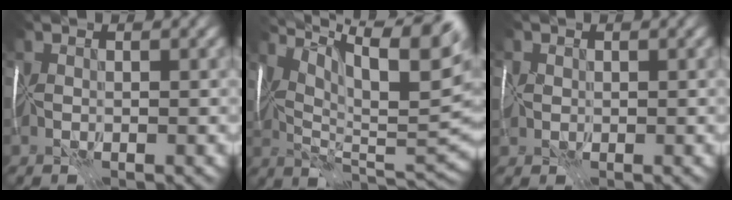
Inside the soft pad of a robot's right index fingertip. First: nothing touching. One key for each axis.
{"total": 14.5, "fx": 8.3, "fy": 3.9, "fz": 11.2, "tx": -0.189, "ty": 0.012, "tz": 0.130}
{"total": 1.9, "fx": 0.2, "fy": 1.8, "fz": 0.5, "tx": -0.009, "ty": 0.004, "tz": 0.002}